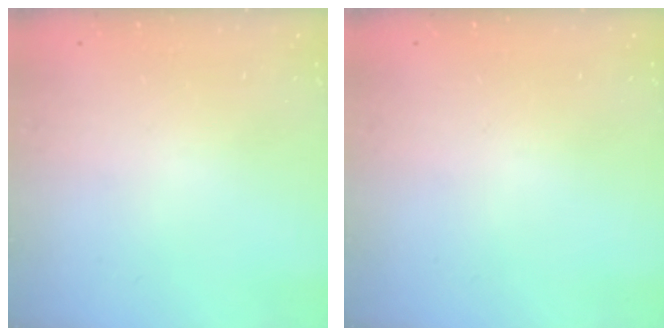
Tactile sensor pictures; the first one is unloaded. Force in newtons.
{"total": 0.0}